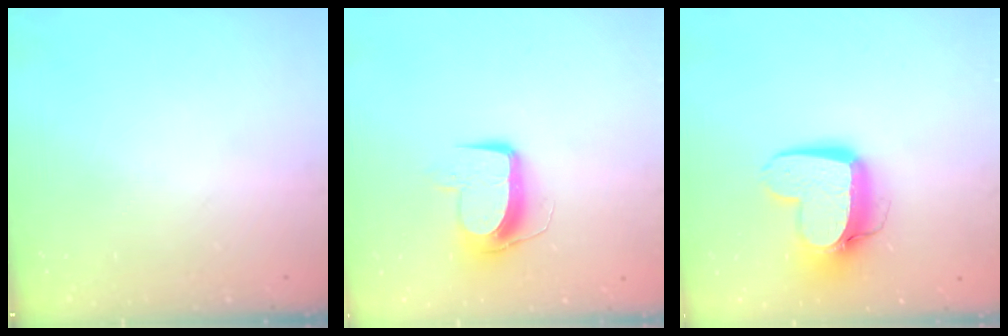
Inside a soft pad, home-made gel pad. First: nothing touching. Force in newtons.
{"total": 9.8, "press": 9.7, "slide": 0.7}
{"total": 13.0, "press": 12.9, "slide": 1.4}